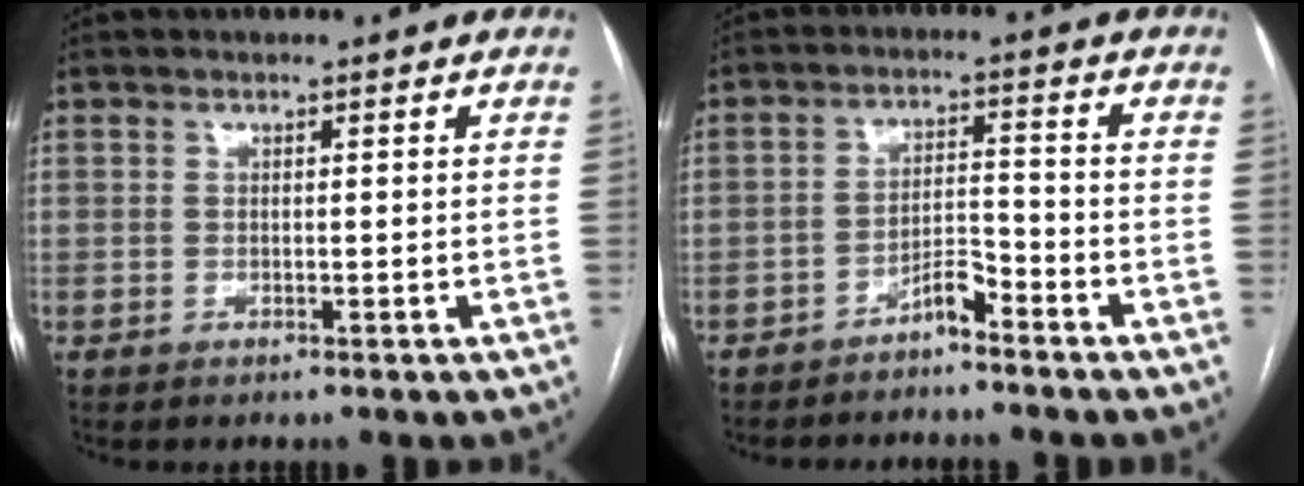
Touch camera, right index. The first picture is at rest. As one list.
[{"total": 4.4, "force": [-3.7, 0.9, 2.2], "torque": [-0.041, 0.010, -0.065]}]